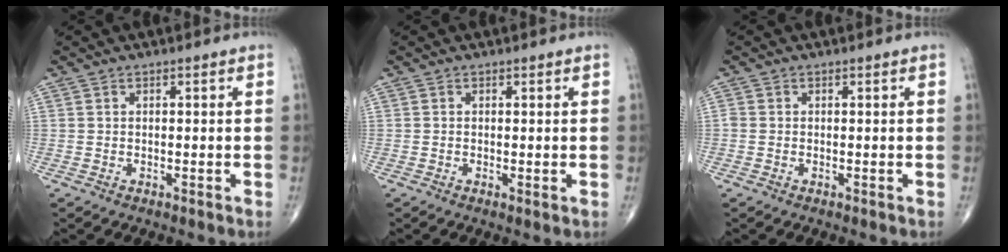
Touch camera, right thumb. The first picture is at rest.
{"total": 0.7, "force": [0.0, 0.1, 0.7], "torque": [-0.014, -0.003, -0.002]}
{"total": 0.6, "force": [-0.1, 0.5, 0.3], "torque": [-0.005, 0.000, -0.004]}